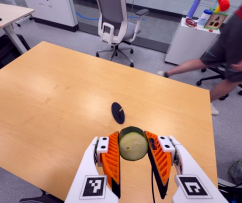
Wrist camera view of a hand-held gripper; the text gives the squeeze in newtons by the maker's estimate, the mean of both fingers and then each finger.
{"total": 11.1, "left": 10.7, "right": 11.6}